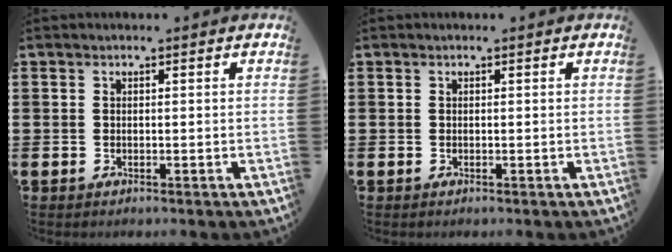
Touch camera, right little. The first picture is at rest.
{"total": 0.0}